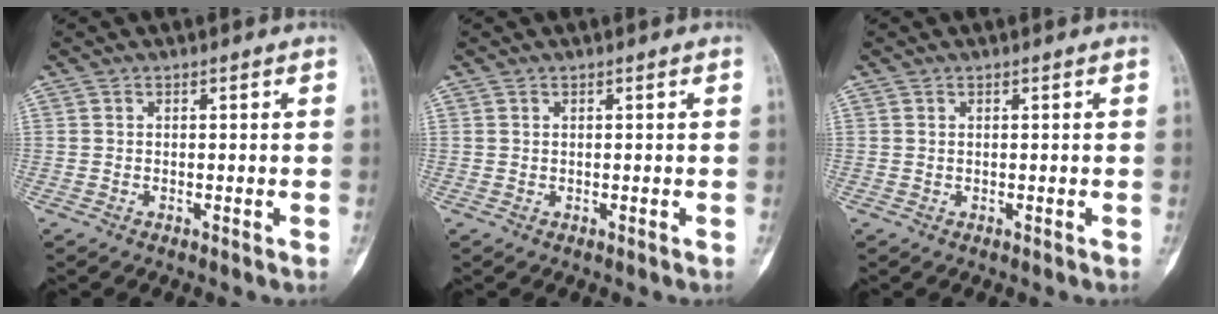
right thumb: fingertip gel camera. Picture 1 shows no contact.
{"total": 0.0}
{"total": 0.0}